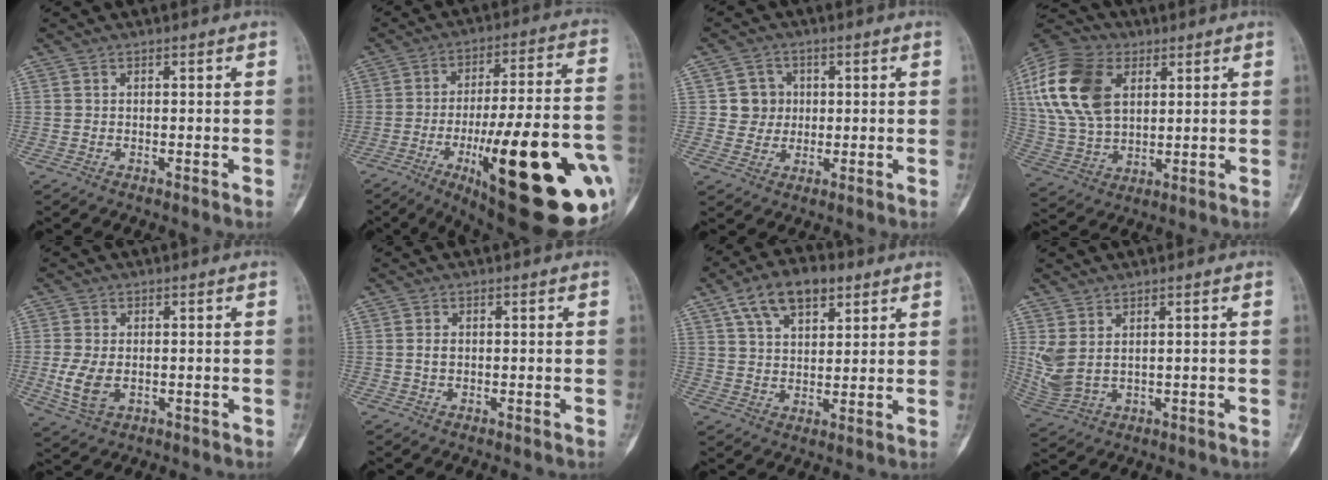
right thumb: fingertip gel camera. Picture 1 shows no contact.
{"total": 33.6, "force": [-10.5, 8.8, 30.6], "torque": [-0.377, 0.020, -0.143]}
{"total": 5.3, "force": [0.8, 5.2, 0.7], "torque": [0.022, 0.006, 0.009]}
{"total": 18.9, "force": [5.8, 12.4, 13.1], "torque": [-0.260, -0.003, 0.105]}
{"total": 6.5, "force": [-0.9, 4.2, 4.9], "torque": [-0.101, -0.008, -0.011]}
{"total": 1.3, "force": [0.0, 1.0, 0.9], "torque": [-0.016, 0.004, -0.001]}
{"total": 11.5, "force": [6.2, 6.2, 7.4], "torque": [-0.106, -0.007, 0.106]}
{"total": 5.9, "force": [1.5, 3.4, 4.7], "torque": [-0.112, -0.004, 0.046]}